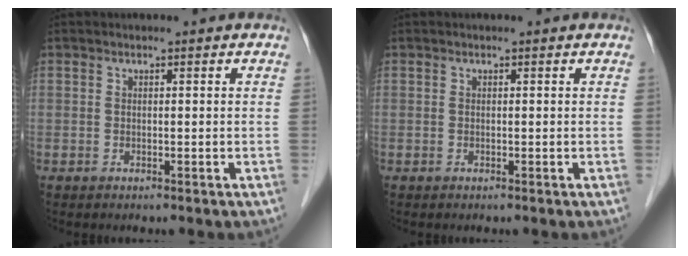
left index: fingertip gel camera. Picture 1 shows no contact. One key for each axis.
{"total": 0.0}